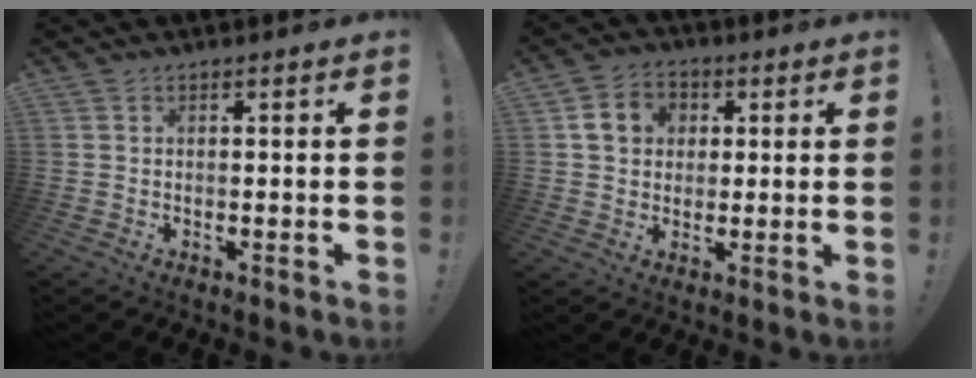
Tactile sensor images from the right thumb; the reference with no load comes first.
{"total": 8.8, "force": [2.0, 7.6, 4.0], "torque": [-0.062, 0.009, 0.044]}